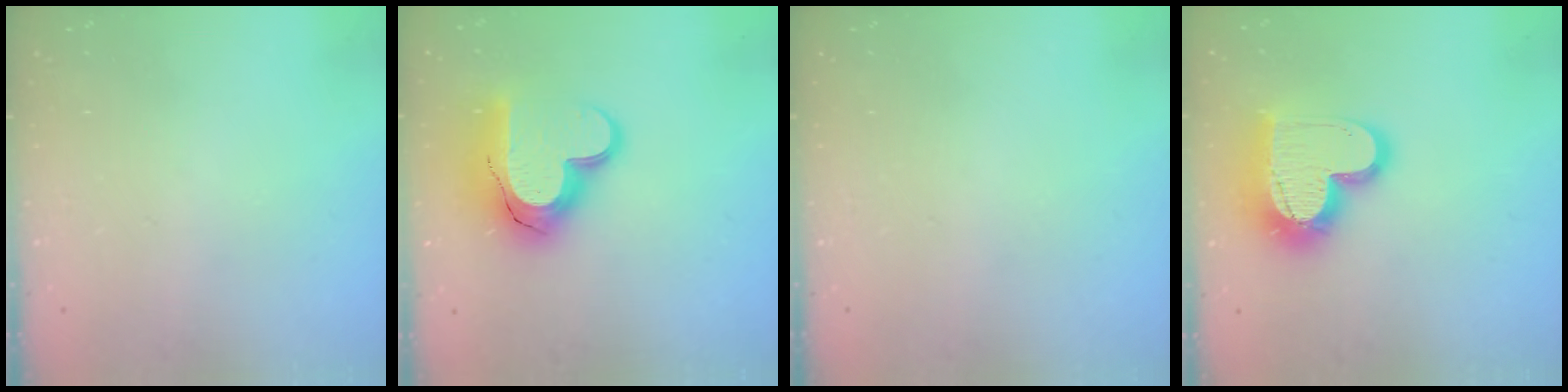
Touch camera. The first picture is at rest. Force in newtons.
{"total": 16.9, "press": 16.9, "slide": 1.3}
{"total": 0.0}
{"total": 17.8, "press": 17.7, "slide": 1.6}